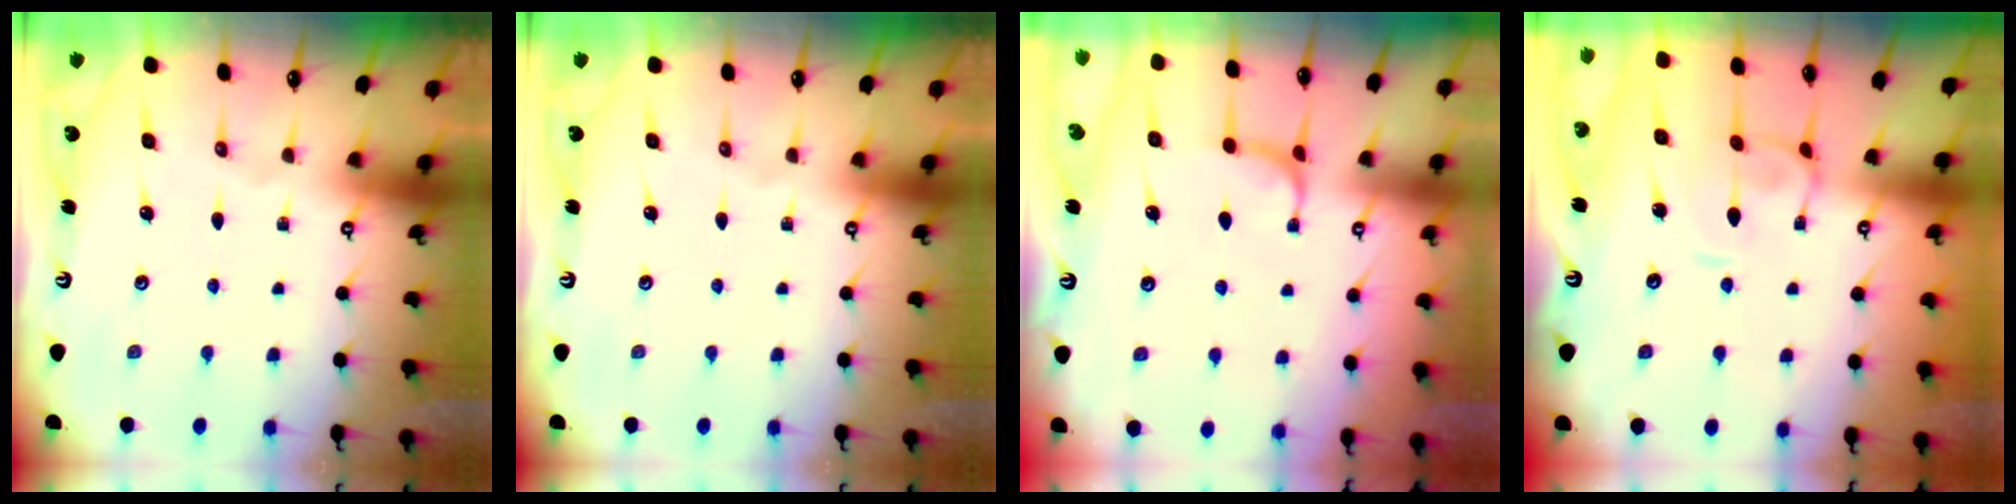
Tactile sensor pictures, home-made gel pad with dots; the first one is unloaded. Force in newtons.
{"total": 0.0}
{"total": 1.0, "press": 0.9, "slide": 0.6}
{"total": 1.4, "press": 1.2, "slide": 0.6}